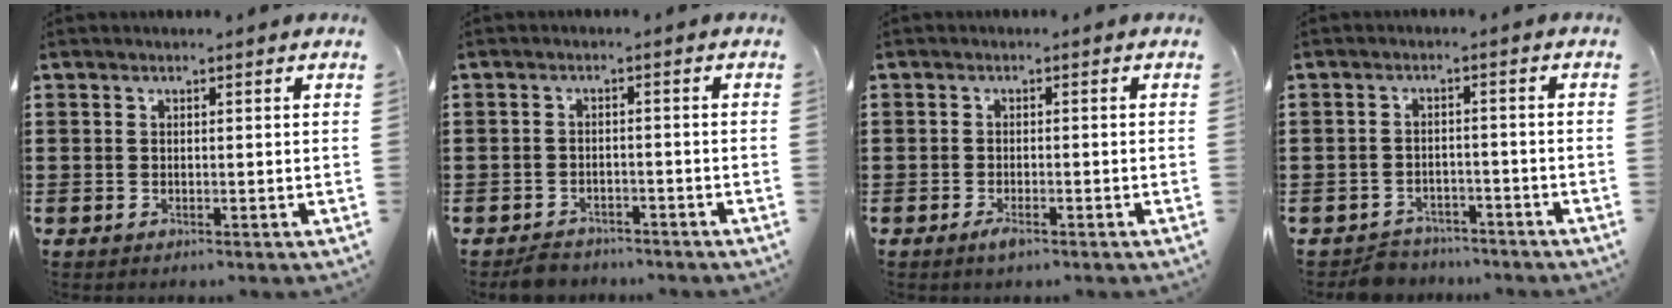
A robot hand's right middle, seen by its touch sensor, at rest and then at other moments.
{"total": 2.3, "force": [-2.2, 0.7, 0.1], "torque": [-0.008, 0.002, -0.047]}
{"total": 1.9, "force": [-1.2, 0.6, 1.4], "torque": [-0.032, -0.004, -0.025]}
{"total": 3.2, "force": [-3.1, 0.7, -0.1], "torque": [-0.006, 0.002, -0.067]}